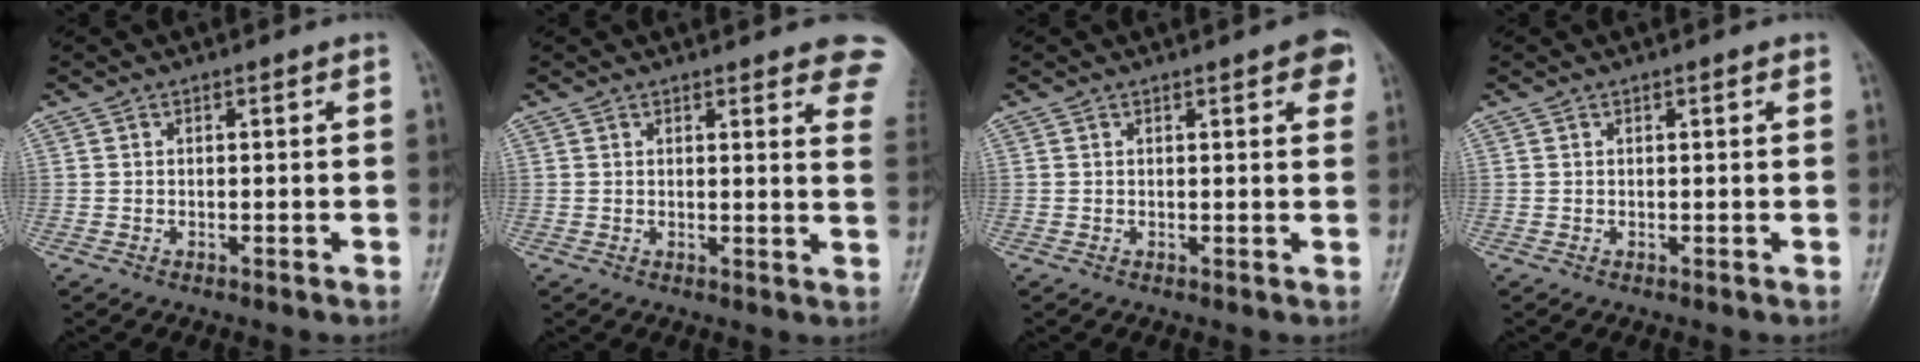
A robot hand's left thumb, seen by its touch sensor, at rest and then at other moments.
{"total": 9.5, "force": [7.4, 2.4, 5.6], "torque": [-0.031, -0.028, 0.063]}
{"total": 3.9, "force": [2.0, 1.2, 3.2], "torque": [-0.027, -0.003, 0.017]}
{"total": 0.7, "force": [0.4, 0.2, 0.5], "torque": [-0.008, 0.000, 0.003]}